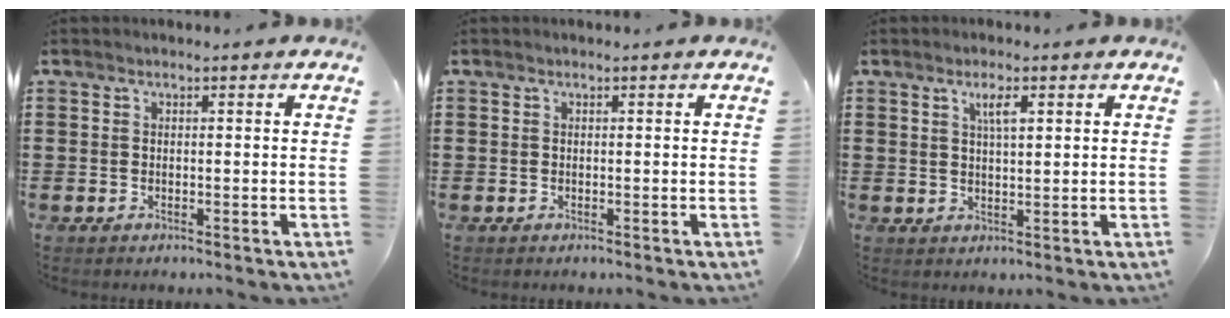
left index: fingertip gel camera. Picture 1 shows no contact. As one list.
[{"total": 0.0}, {"total": 3.0, "force": [1.6, 0.8, 2.4], "torque": [-0.043, 0.002, 0.024]}]